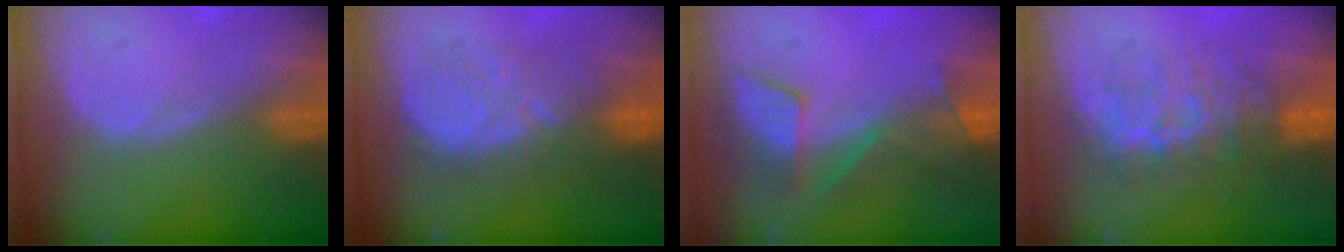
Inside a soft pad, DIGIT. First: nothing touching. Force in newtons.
{"total": 8.9, "press": 8.9, "slide": 0.4}
{"total": 8.4, "press": 7.2, "slide": 4.3}
{"total": 8.7, "press": 8.1, "slide": 3.1}